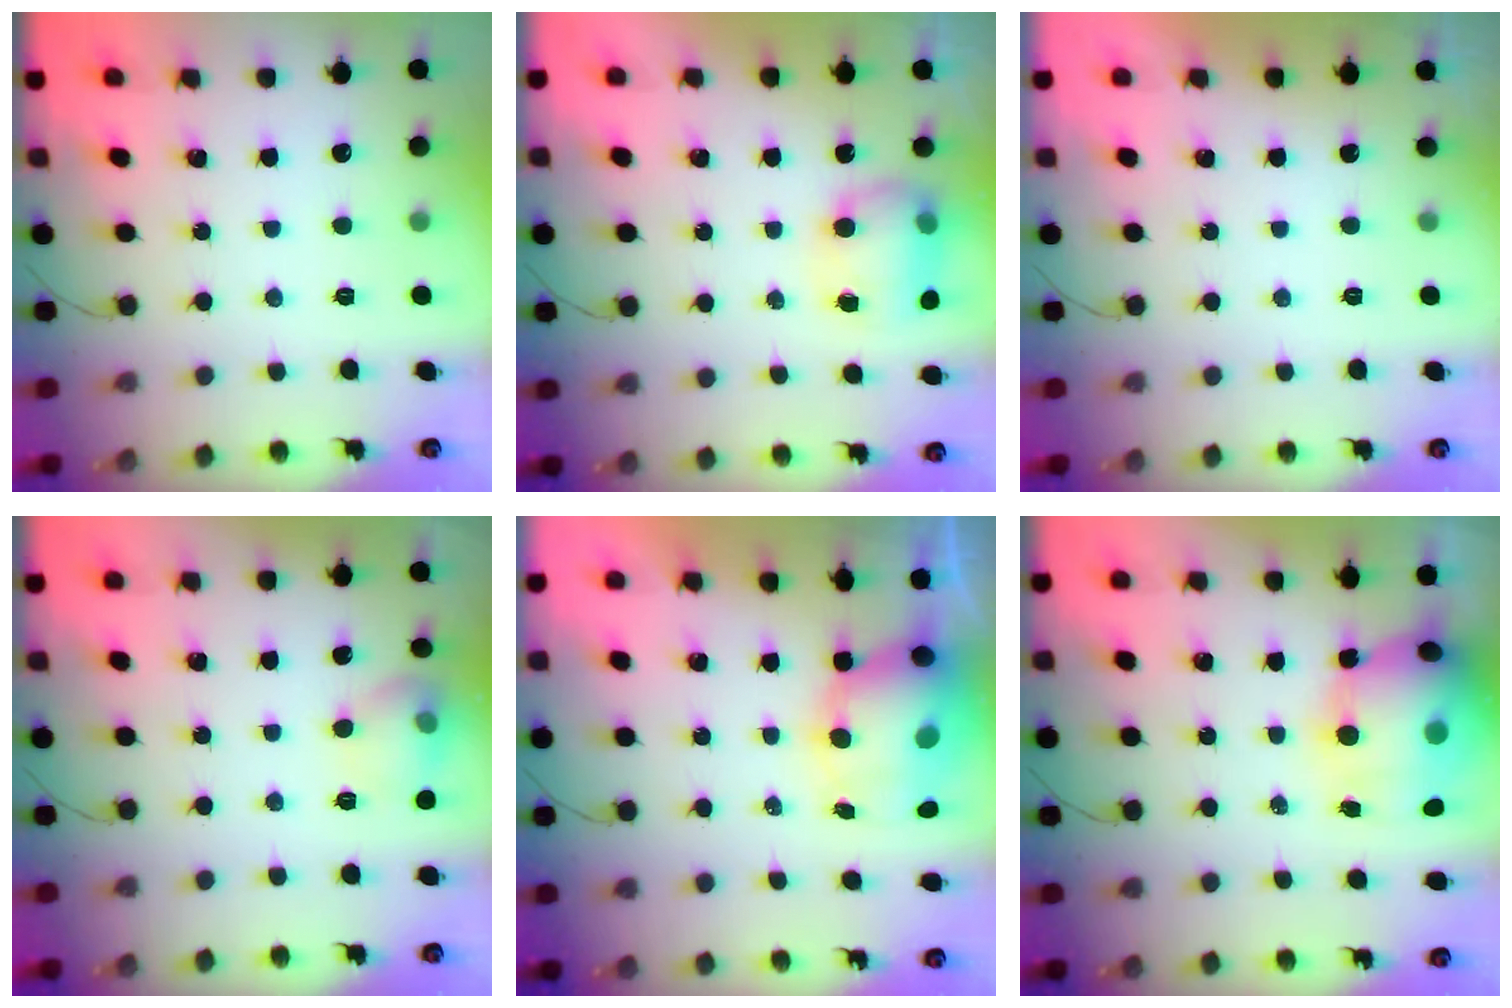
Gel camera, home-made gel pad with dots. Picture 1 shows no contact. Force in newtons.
{"total": 8.0, "press": 8.0, "slide": 0.4}
{"total": 0.0}
{"total": 8.8, "press": 8.8, "slide": 0.7}
{"total": 10.7, "press": 10.4, "slide": 2.9}
{"total": 19.5, "press": 19.0, "slide": 4.5}